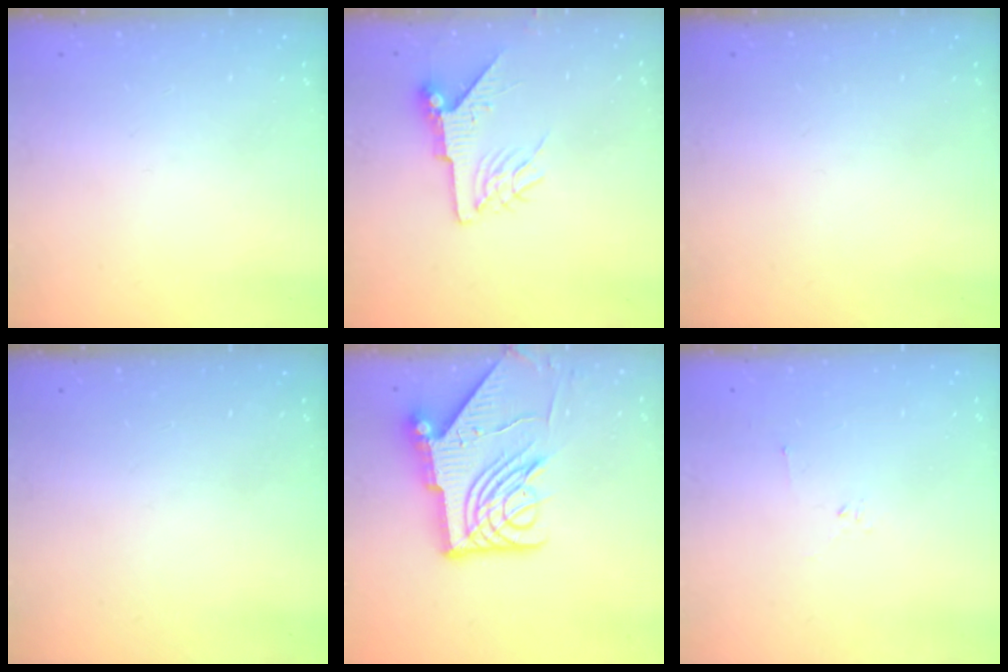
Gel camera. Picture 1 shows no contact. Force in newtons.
{"total": 7.2, "press": 7.2, "slide": 0.9}
{"total": 0.0}
{"total": 0.0}
{"total": 15.2, "press": 15.1, "slide": 1.5}
{"total": 2.2, "press": 2.1, "slide": 0.7}